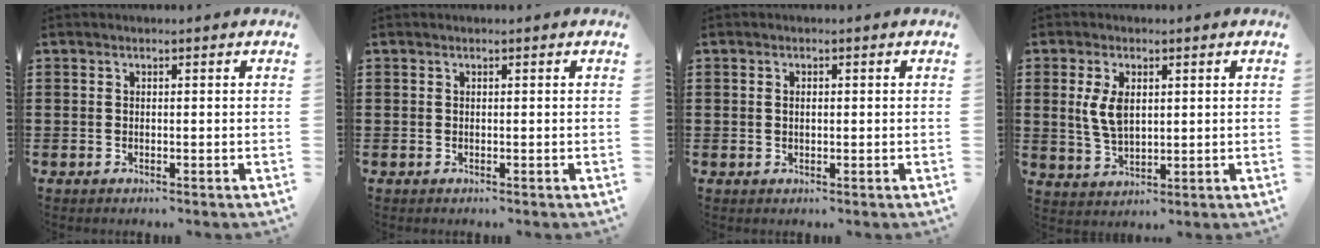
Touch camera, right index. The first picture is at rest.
{"total": 0.0}
{"total": 1.1, "force": [0.1, 0.6, 1.0], "torque": [-0.021, 0.005, 0.001]}
{"total": 5.6, "force": [1.2, 3.0, 4.5], "torque": [-0.103, 0.006, 0.018]}